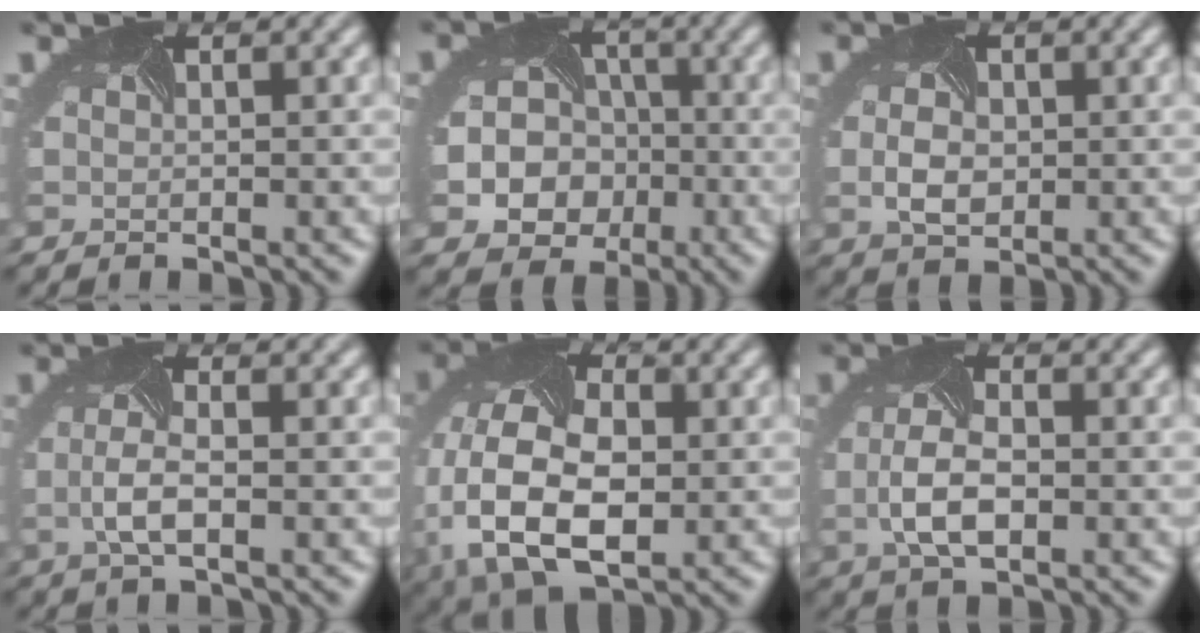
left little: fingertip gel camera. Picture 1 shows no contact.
{"total": 9.3, "force": [-2.8, 8.1, 3.5], "torque": [-0.066, -0.022, -0.056]}
{"total": 2.5, "force": [-0.6, 1.7, 1.6], "torque": [-0.045, -0.002, -0.006]}
{"total": 2.5, "force": [-0.9, 0.7, 2.2], "torque": [-0.063, -0.001, -0.011]}
{"total": 13.7, "force": [-2.9, 8.9, 10.0], "torque": [-0.226, -0.029, -0.028]}
{"total": 4.0, "force": [-1.0, 2.0, 3.4], "torque": [-0.086, -0.003, -0.011]}